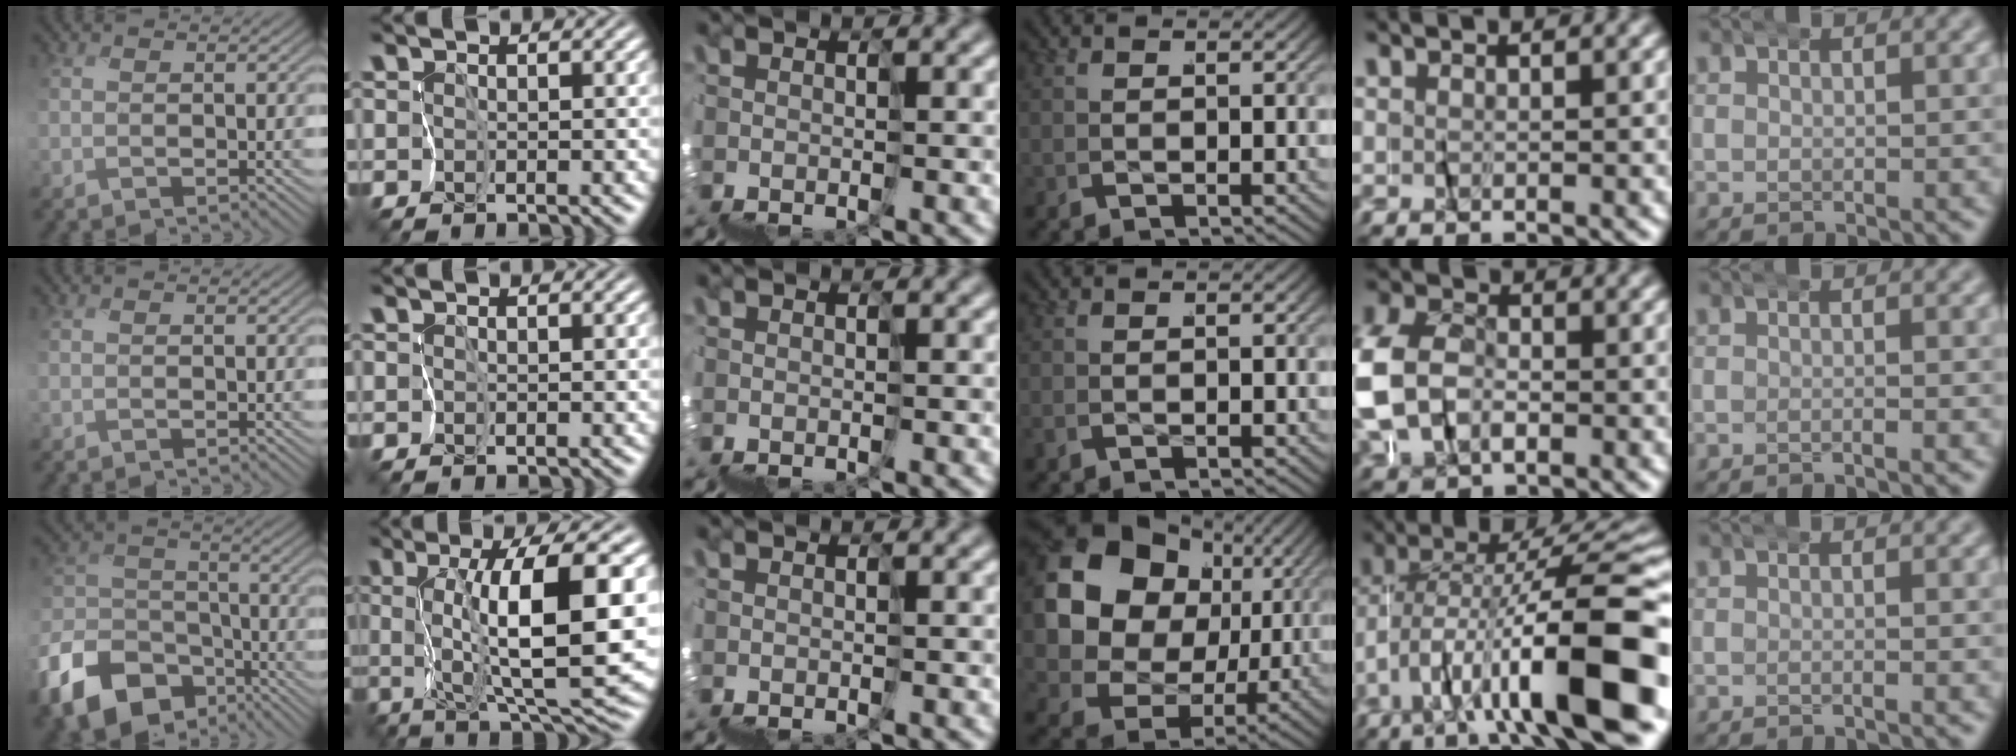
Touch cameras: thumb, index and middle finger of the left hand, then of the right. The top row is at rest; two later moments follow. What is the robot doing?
{"motion": "wrap", "object": "felt sheet"}